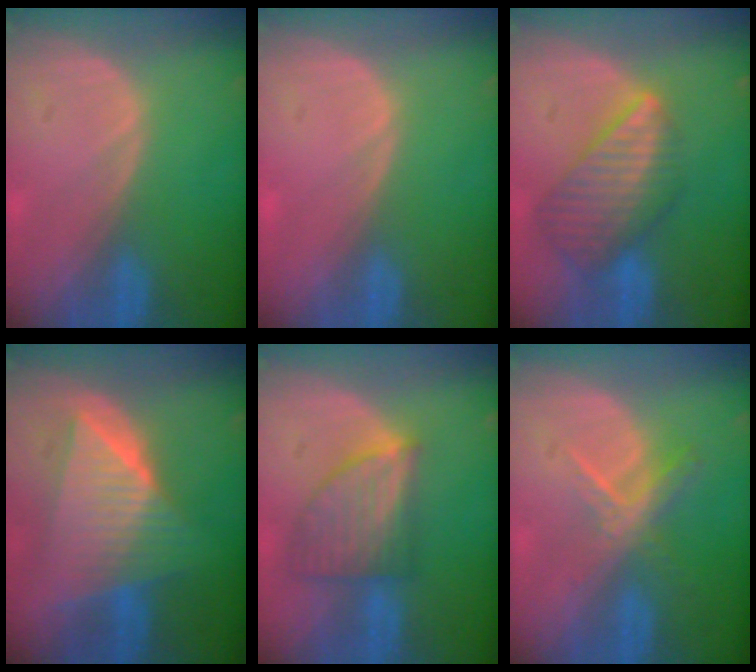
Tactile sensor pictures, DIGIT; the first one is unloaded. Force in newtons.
{"total": 0.5, "press": 0.1, "slide": 0.5}
{"total": 8.5, "press": 7.5, "slide": 4.2}
{"total": 9.9, "press": 9.8, "slide": 0.6}
{"total": 7.4, "press": 6.8, "slide": 2.9}
{"total": 5.7, "press": 5.0, "slide": 2.9}